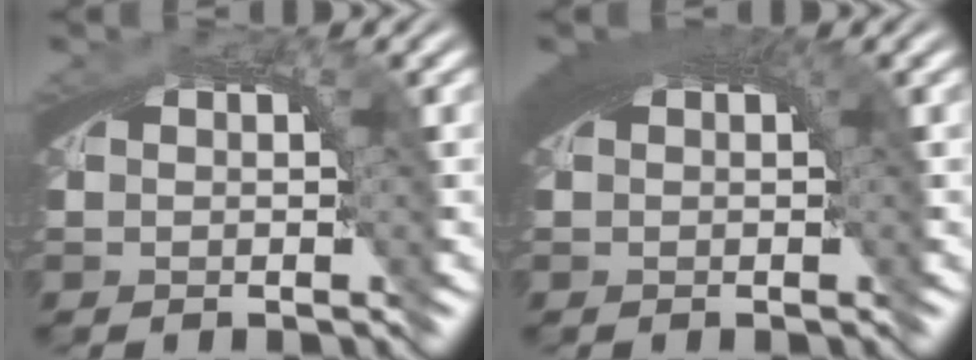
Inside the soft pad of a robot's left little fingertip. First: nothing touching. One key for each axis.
{"total": 3.6, "fx": 1.3, "fy": 1.1, "fz": 3.1, "tx": -0.041, "ty": 0.011, "tz": 0.015}